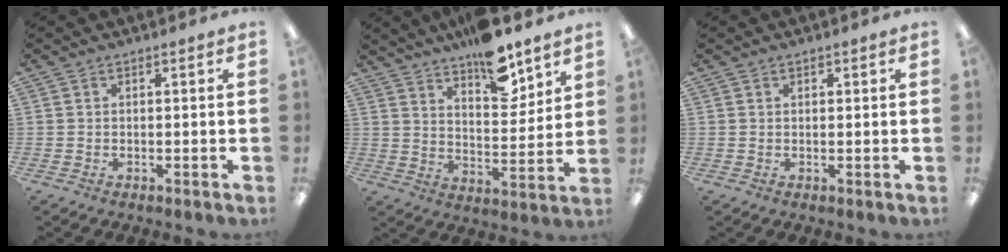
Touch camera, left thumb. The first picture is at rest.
{"total": 13.6, "force": [10.6, 5.2, 6.8], "torque": [-0.085, -0.074, 0.184]}
{"total": 0.8, "force": [0.6, 0.6, 0.2], "torque": [-0.003, 0.003, 0.010]}